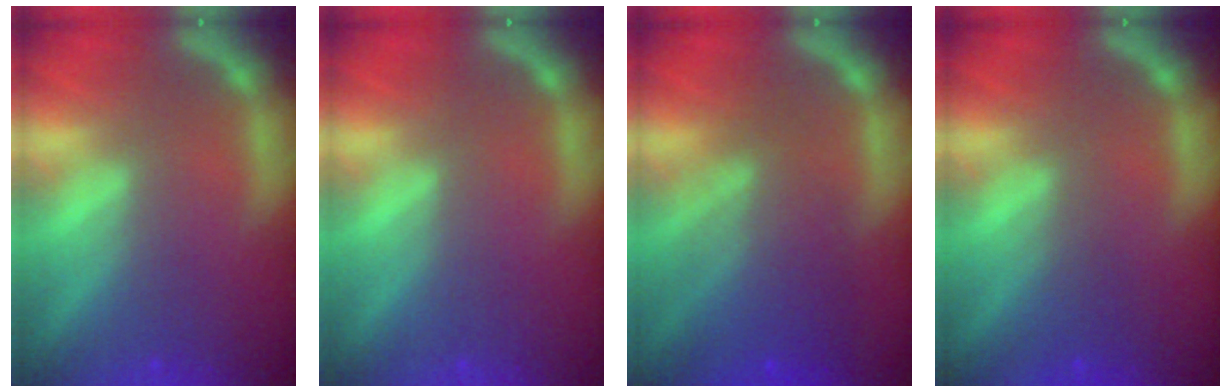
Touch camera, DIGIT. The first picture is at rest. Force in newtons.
{"total": 0.0}
{"total": 6.6}
{"total": 1.5}